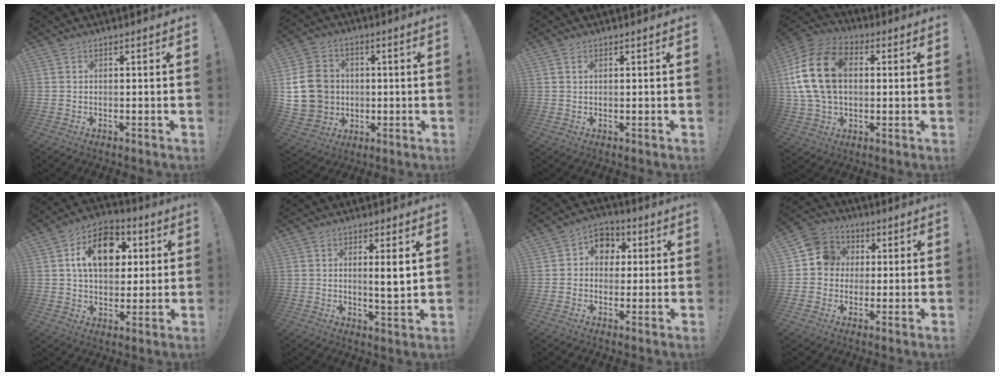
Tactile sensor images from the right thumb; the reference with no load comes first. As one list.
[{"total": 14.6, "force": [0.3, 12.9, 6.8], "torque": [-0.115, 0.011, 0.014]}, {"total": 0.7, "force": [0.3, 0.3, 0.5], "torque": [-0.004, -0.002, 0.005]}, {"total": 19.8, "force": [3.4, 13.8, 13.9], "torque": [-0.254, 0.011, 0.065]}, {"total": 15.9, "force": [5.1, 10.9, 10.4], "torque": [-0.145, -0.007, 0.092]}, {"total": 5.3, "force": [1.6, 0.3, 5.0], "torque": [-0.073, -0.016, 0.018]}, {"total": 8.1, "force": [1.2, 7.2, 3.4], "torque": [-0.034, 0.001, 0.025]}, {"total": 9.5, "force": [0.9, 9.0, 2.9], "torque": [-0.030, 0.012, 0.022]}]